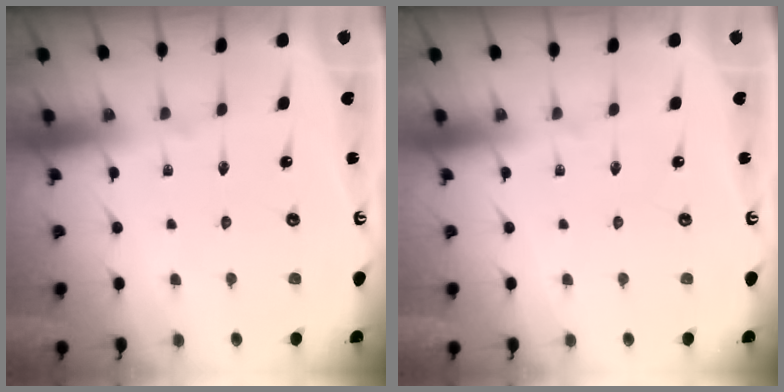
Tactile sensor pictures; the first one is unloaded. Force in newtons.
{"total": 0.0}